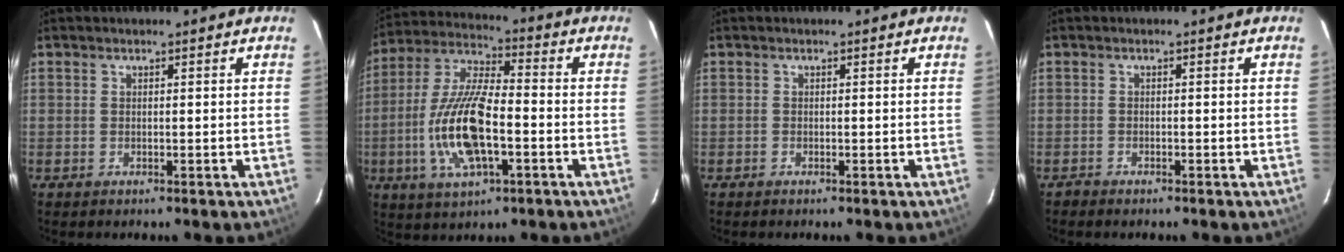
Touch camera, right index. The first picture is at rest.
{"total": 15.7, "force": [-4.1, 5.5, 14.2], "torque": [-0.298, -0.004, -0.079]}
{"total": 0.0}
{"total": 1.2, "force": [-1.1, 0.3, 0.2], "torque": [-0.011, 0.000, -0.018]}